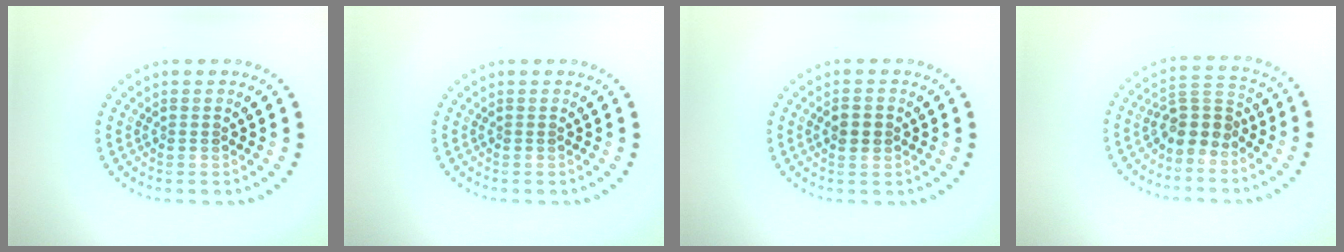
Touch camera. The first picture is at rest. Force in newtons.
{"total": 0.0}
{"total": 2.3, "press": 2.3, "slide": 0.1}
{"total": 3.4, "press": 2.8, "slide": 1.9}